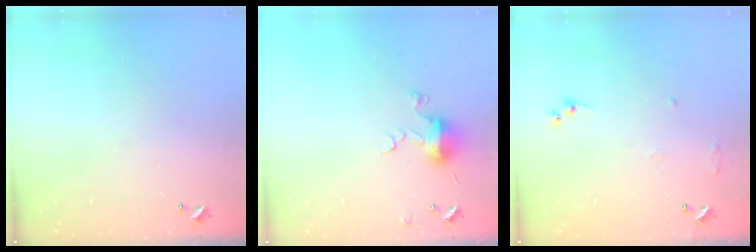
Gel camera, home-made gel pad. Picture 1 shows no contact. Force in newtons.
{"total": 7.4, "press": 7.4, "slide": 1.0}
{"total": 7.5, "press": 7.4, "slide": 0.8}